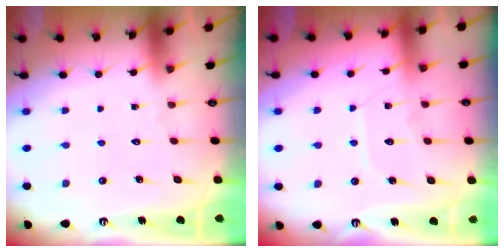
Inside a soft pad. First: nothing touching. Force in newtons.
{"total": 7.3, "press": 7.3, "slide": 0.8}